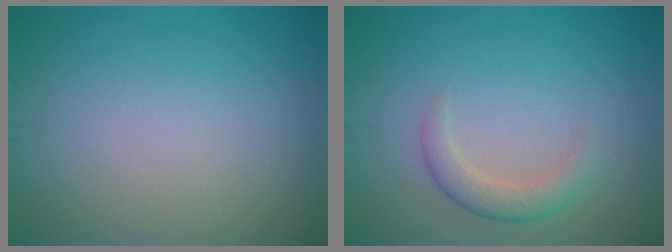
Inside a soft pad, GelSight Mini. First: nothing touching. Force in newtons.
{"total": 2.3, "press": 2.3, "slide": 0.1}